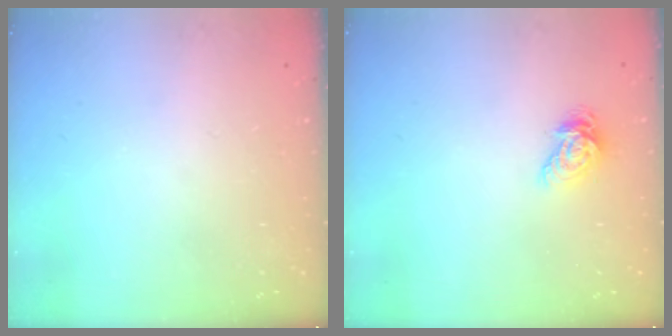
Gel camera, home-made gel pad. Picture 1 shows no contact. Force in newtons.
{"total": 6.6, "press": 6.6, "slide": 0.2}